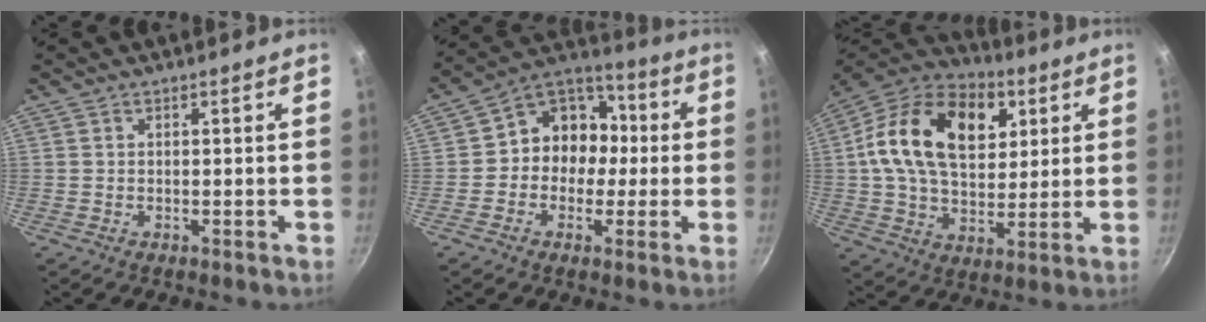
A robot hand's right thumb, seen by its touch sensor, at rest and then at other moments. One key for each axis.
{"total": 11.9, "fx": -0.5, "fy": 10.4, "fz": 5.8, "tx": -0.034, "ty": 0.041, "tz": -0.031}
{"total": 23.3, "fx": 6.6, "fy": 15.1, "fz": 16.5, "tx": -0.257, "ty": 0.004, "tz": 0.099}